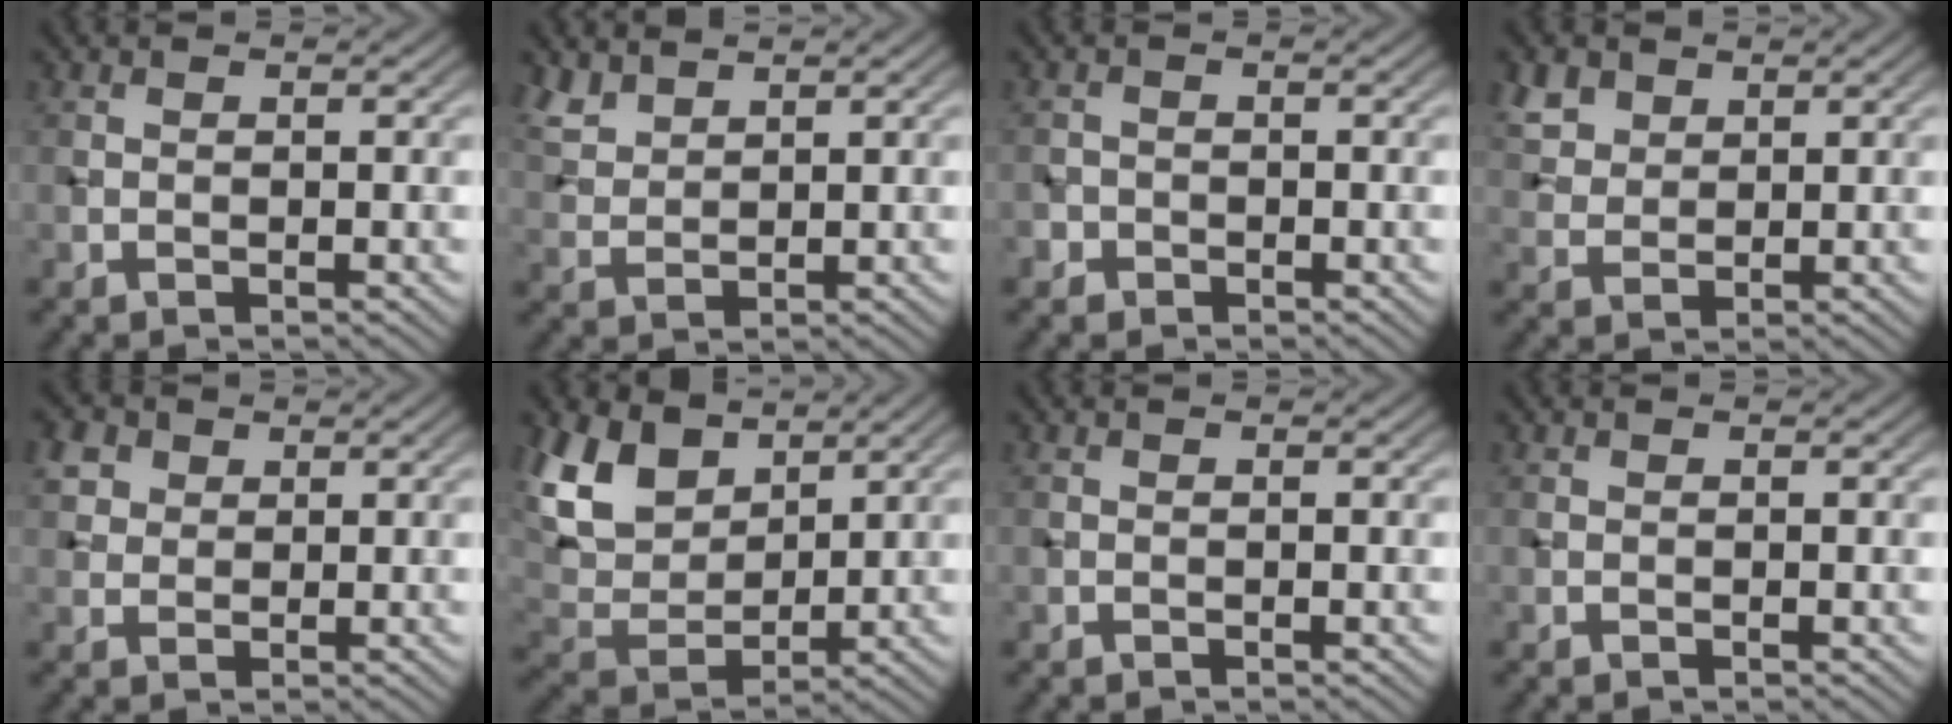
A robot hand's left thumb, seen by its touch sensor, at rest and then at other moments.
{"total": 3.4, "force": [2.7, 1.3, 1.5], "torque": [-0.044, 0.004, 0.067]}
{"total": 1.5, "force": [-0.9, 1.1, 0.1], "torque": [0.005, 0.000, -0.022]}
{"total": 3.9, "force": [2.4, 2.6, 1.7], "torque": [-0.050, 0.005, 0.054]}
{"total": 4.0, "force": [2.0, 3.1, 1.6], "torque": [-0.055, 0.003, 0.043]}
{"total": 10.6, "force": [6.3, 5.9, 6.2], "torque": [-0.167, 0.010, 0.123]}
{"total": 0.0}
{"total": 0.0}